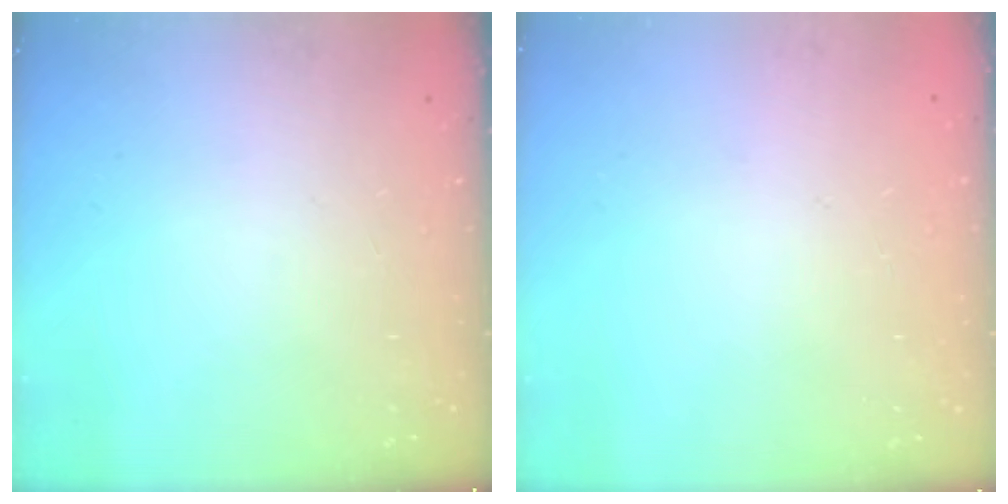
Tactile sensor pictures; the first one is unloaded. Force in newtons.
{"total": 0.0}